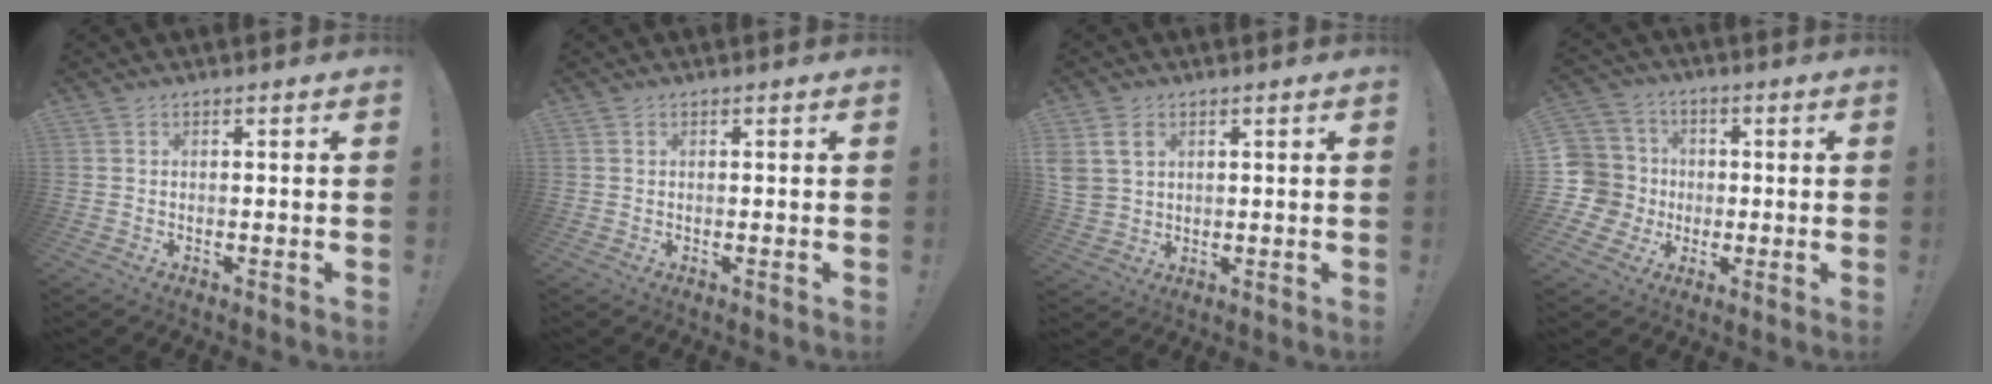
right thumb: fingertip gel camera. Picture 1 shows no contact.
{"total": 0.0}
{"total": 6.6, "force": [2.7, 5.1, 3.3], "torque": [-0.052, -0.003, 0.054]}
{"total": 11.2, "force": [-0.8, 10.6, 3.5], "torque": [-0.068, 0.010, -0.005]}